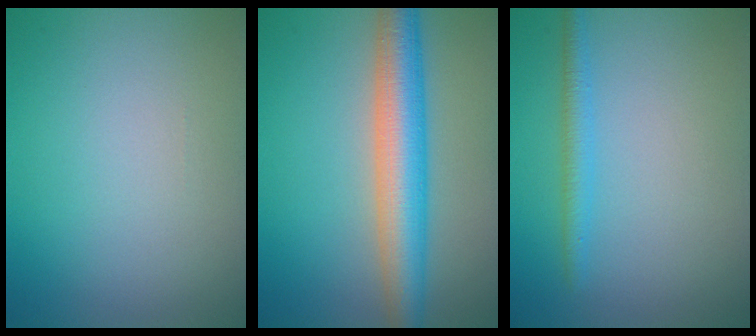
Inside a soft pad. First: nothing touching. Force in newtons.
{"total": 6.4, "press": 6.4, "slide": 0.2}
{"total": 1.8, "press": 1.8, "slide": 0.0}